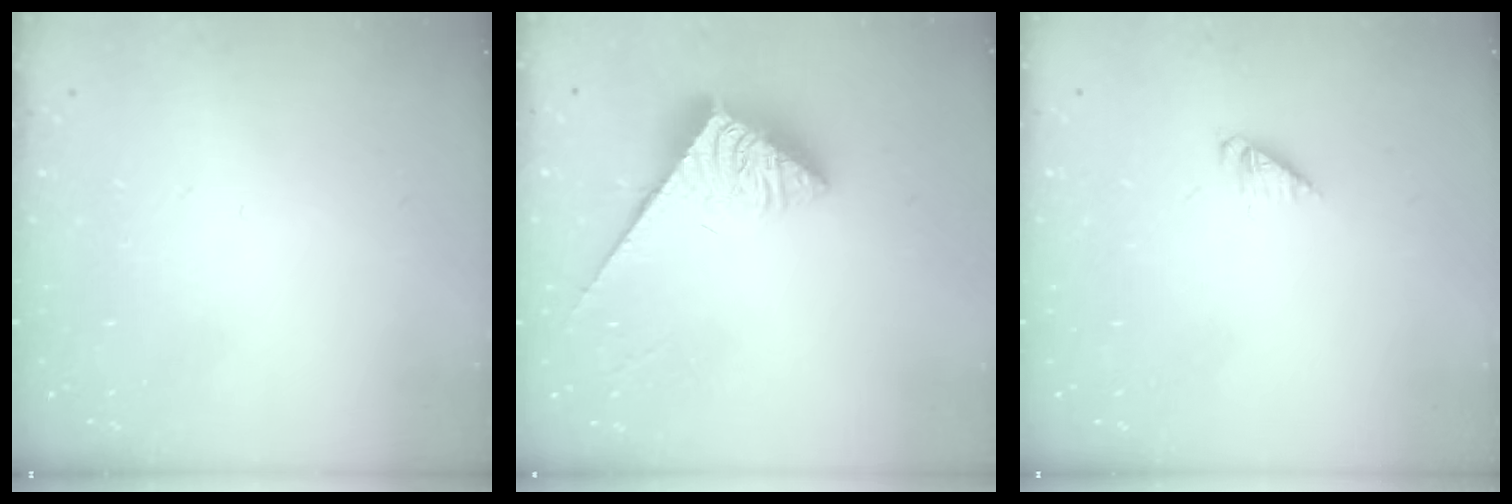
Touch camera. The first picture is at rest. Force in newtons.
{"total": 3.9, "press": 3.9, "slide": 0.6}
{"total": 3.0, "press": 3.0, "slide": 0.4}